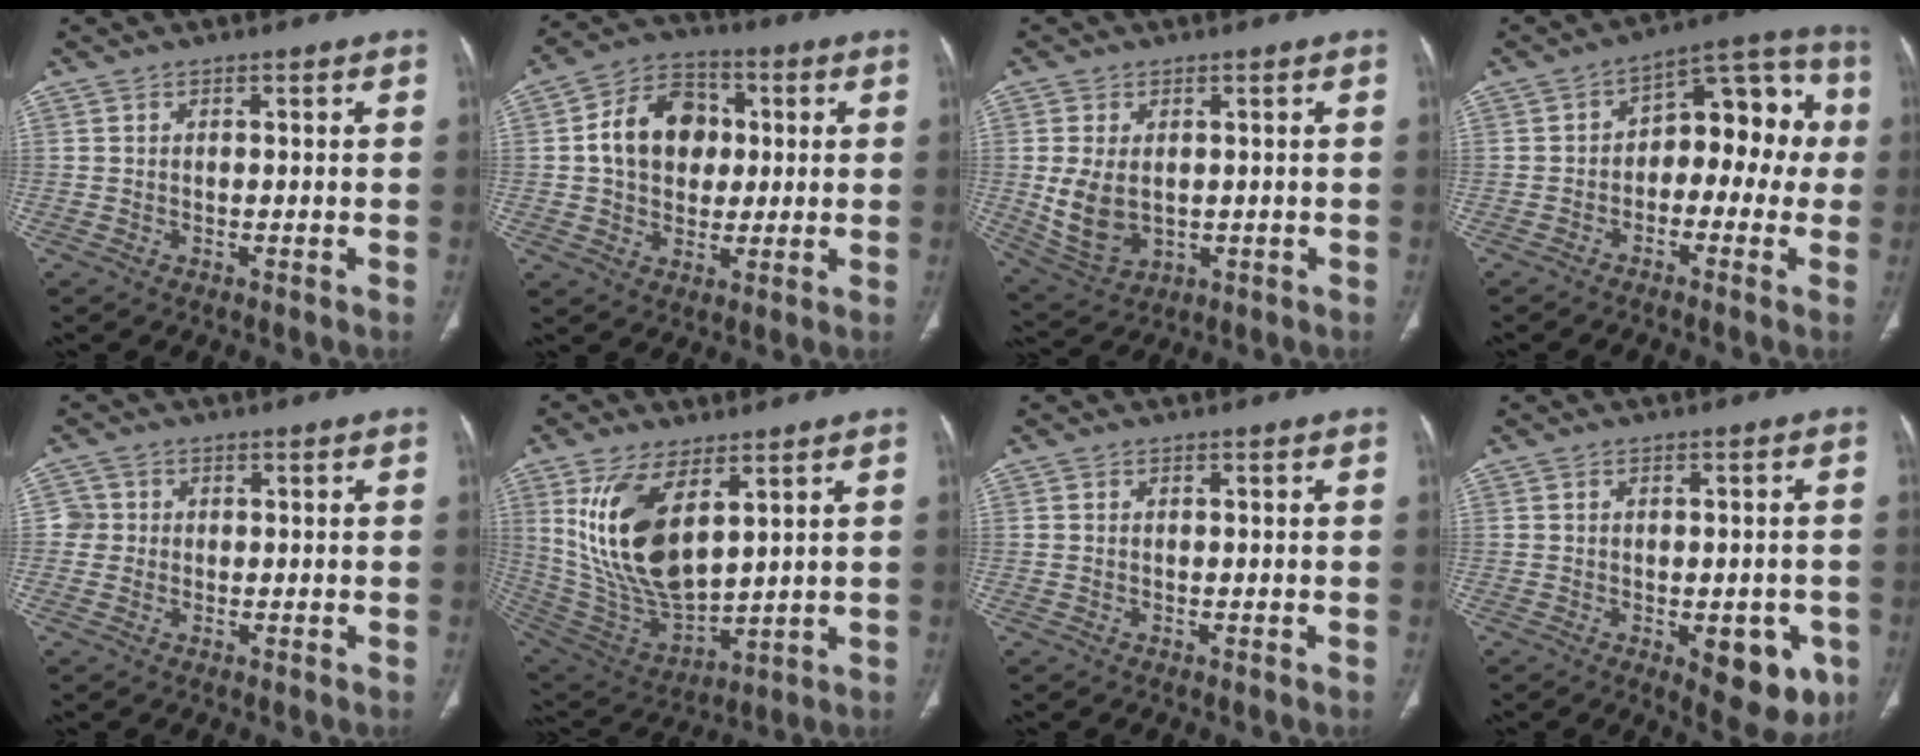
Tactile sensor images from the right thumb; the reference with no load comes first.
{"total": 13.1, "force": [1.6, 10.2, 8.1], "torque": [-0.103, 0.014, 0.021]}
{"total": 8.9, "force": [0.1, 6.1, 6.5], "torque": [-0.121, -0.011, 0.021]}
{"total": 15.1, "force": [-0.9, 9.2, 12.0], "torque": [-0.099, 0.058, -0.030]}
{"total": 2.4, "force": [0.1, 2.4, 0.2], "torque": [0.015, 0.007, -0.003]}
{"total": 17.9, "force": [6.7, 8.2, 14.4], "torque": [-0.271, -0.028, 0.149]}
{"total": 0.0}
{"total": 10.2, "force": [-3.7, 5.0, 8.1], "torque": [-0.068, 0.003, -0.035]}